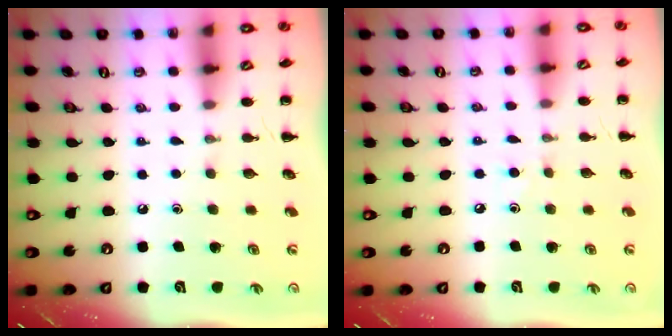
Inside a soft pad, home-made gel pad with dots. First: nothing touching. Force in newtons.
{"total": 2.4, "press": 2.3, "slide": 0.8}